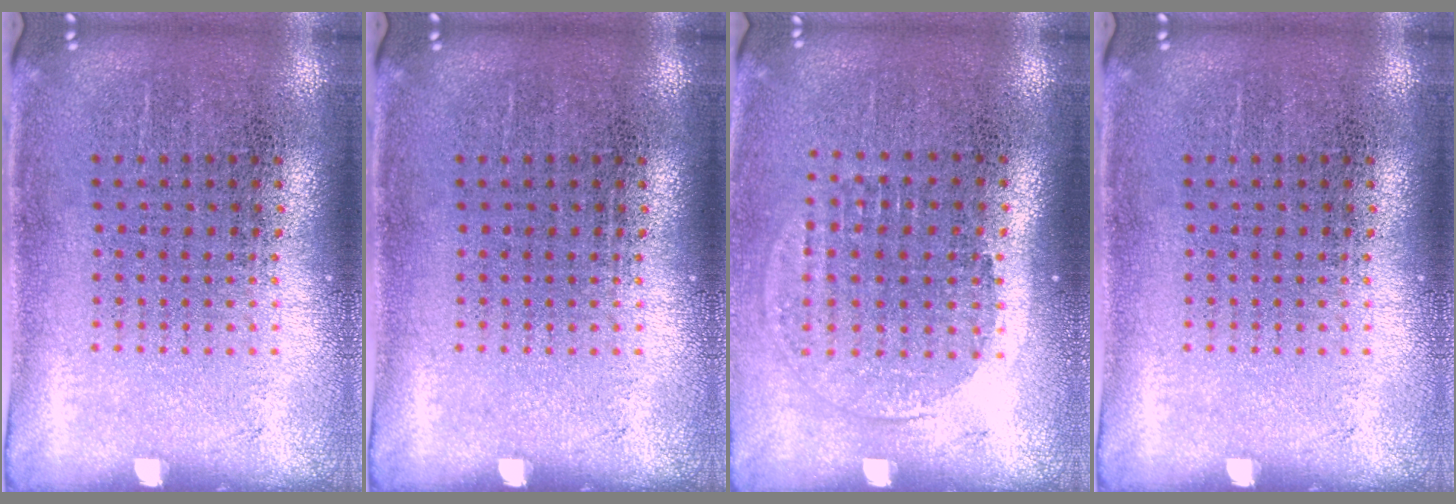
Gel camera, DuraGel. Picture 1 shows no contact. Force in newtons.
{"total": 0.0}
{"total": 1.3, "press": 1.2, "slide": 0.6}
{"total": 0.0}